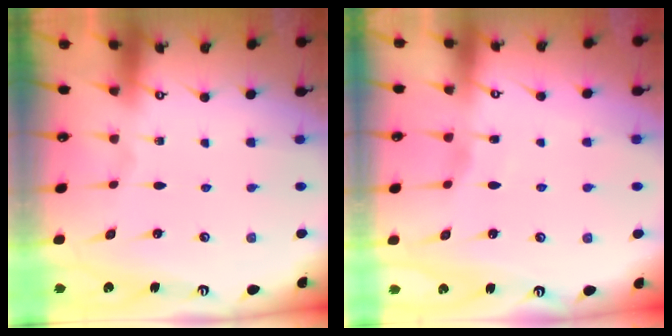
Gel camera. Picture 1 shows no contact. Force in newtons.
{"total": 2.8, "press": 2.7, "slide": 0.3}